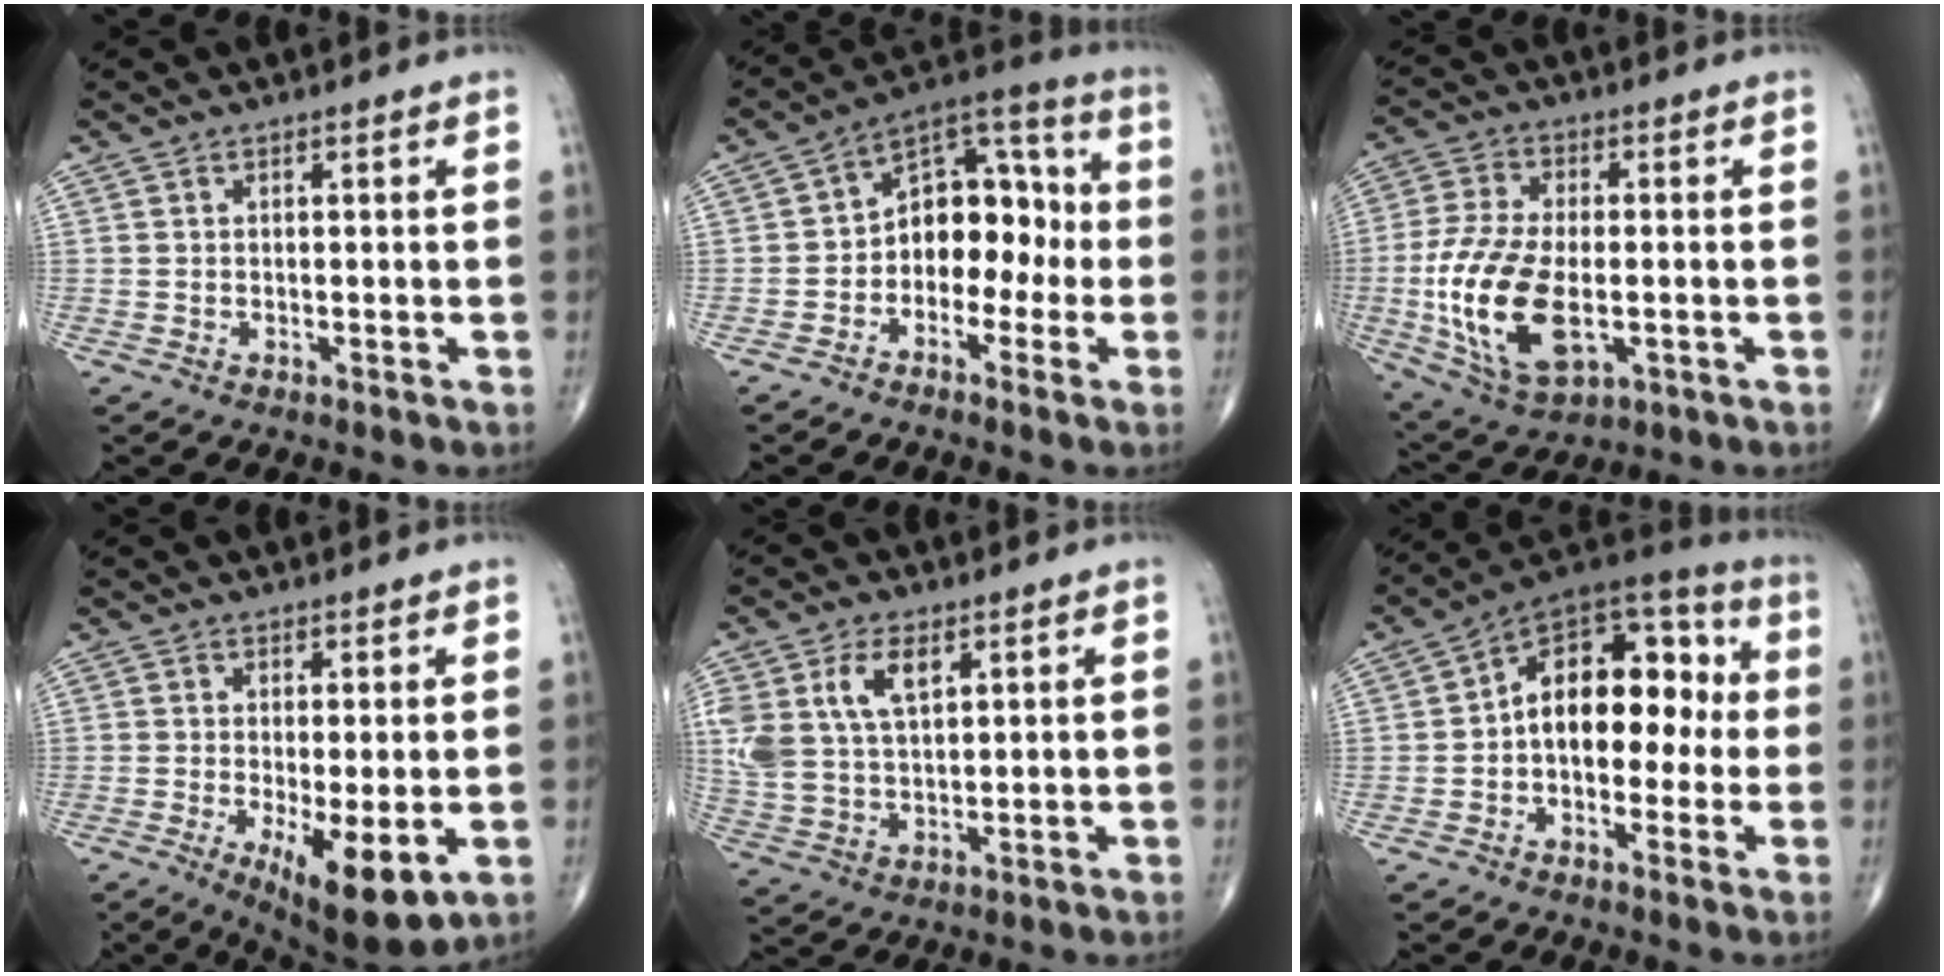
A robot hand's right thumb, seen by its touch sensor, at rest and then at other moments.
{"total": 12.6, "force": [-1.9, 8.5, 9.1], "torque": [-0.094, 0.051, -0.047]}
{"total": 17.2, "force": [-3.0, 8.8, 14.4], "torque": [-0.295, -0.003, -0.045]}
{"total": 10.6, "force": [-2.9, 3.4, 9.5], "torque": [-0.146, -0.024, -0.037]}
{"total": 11.6, "force": [4.5, 6.6, 8.4], "torque": [-0.175, -0.005, 0.096]}
{"total": 16.2, "force": [-0.1, 10.1, 12.6], "torque": [-0.146, 0.051, -0.017]}